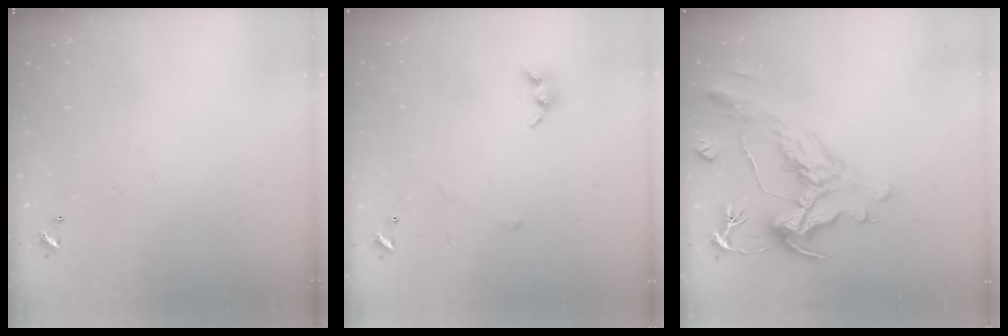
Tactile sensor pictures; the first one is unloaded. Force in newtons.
{"total": 4.7, "press": 4.7, "slide": 0.6}
{"total": 1.9, "press": 0.8, "slide": 1.8}